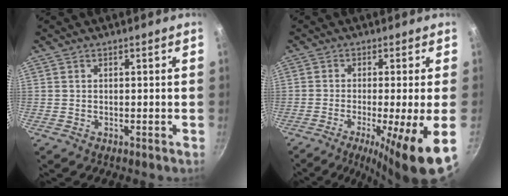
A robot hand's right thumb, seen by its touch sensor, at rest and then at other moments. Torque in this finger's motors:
{"motor_torque": [0.82, 1.57, 0.15, -0.07, 0.11]}